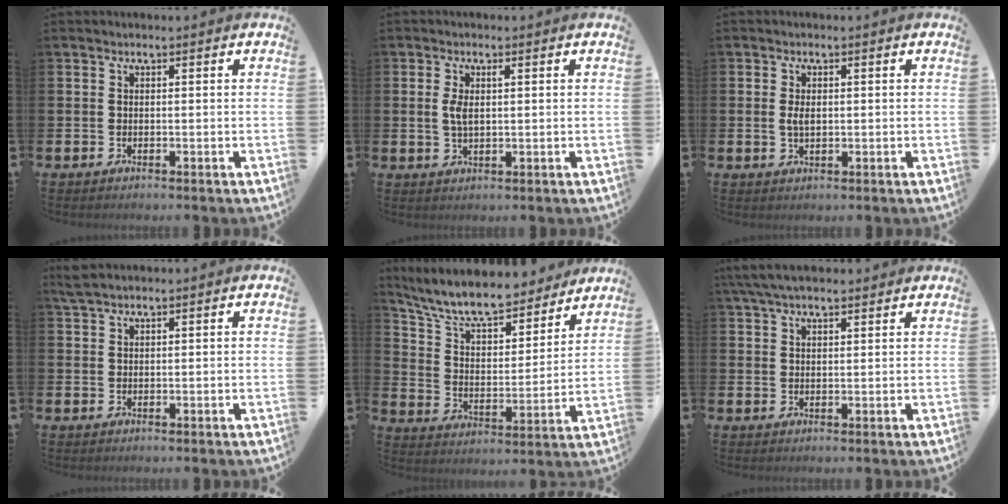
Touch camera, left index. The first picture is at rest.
{"total": 2.2, "force": [0.7, 0.9, 1.9], "torque": [-0.038, 0.005, 0.010]}
{"total": 2.2, "force": [0.3, 1.3, 1.7], "torque": [-0.026, 0.001, 0.002]}
{"total": 2.7, "force": [2.3, 0.7, 1.3], "torque": [-0.027, 0.002, 0.042]}
{"total": 9.5, "force": [8.6, 2.4, 3.3], "torque": [-0.099, -0.055, 0.149]}
{"total": 4.9, "force": [4.2, 1.2, 2.1], "torque": [-0.047, -0.008, 0.079]}